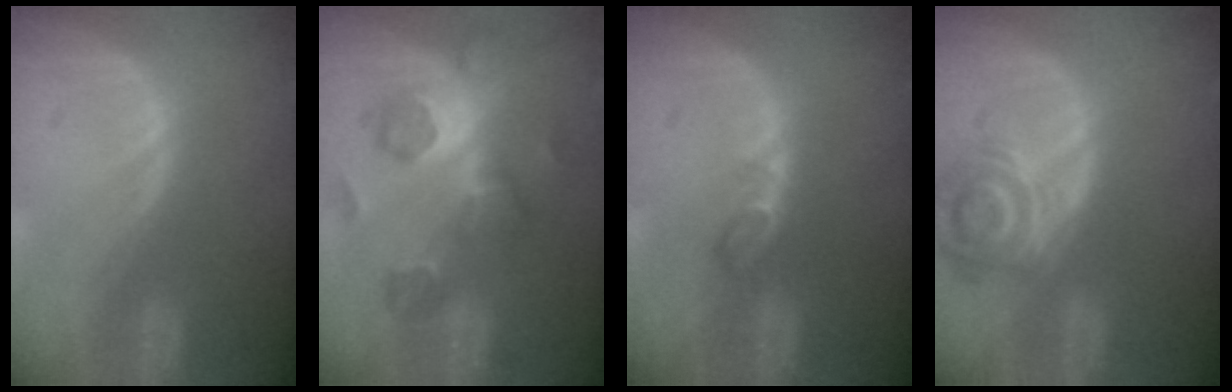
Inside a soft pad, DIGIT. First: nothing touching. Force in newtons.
{"total": 8.5, "press": 7.6, "slide": 3.8}
{"total": 2.4, "press": 2.4, "slide": 0.4}
{"total": 7.2, "press": 6.5, "slide": 3.0}